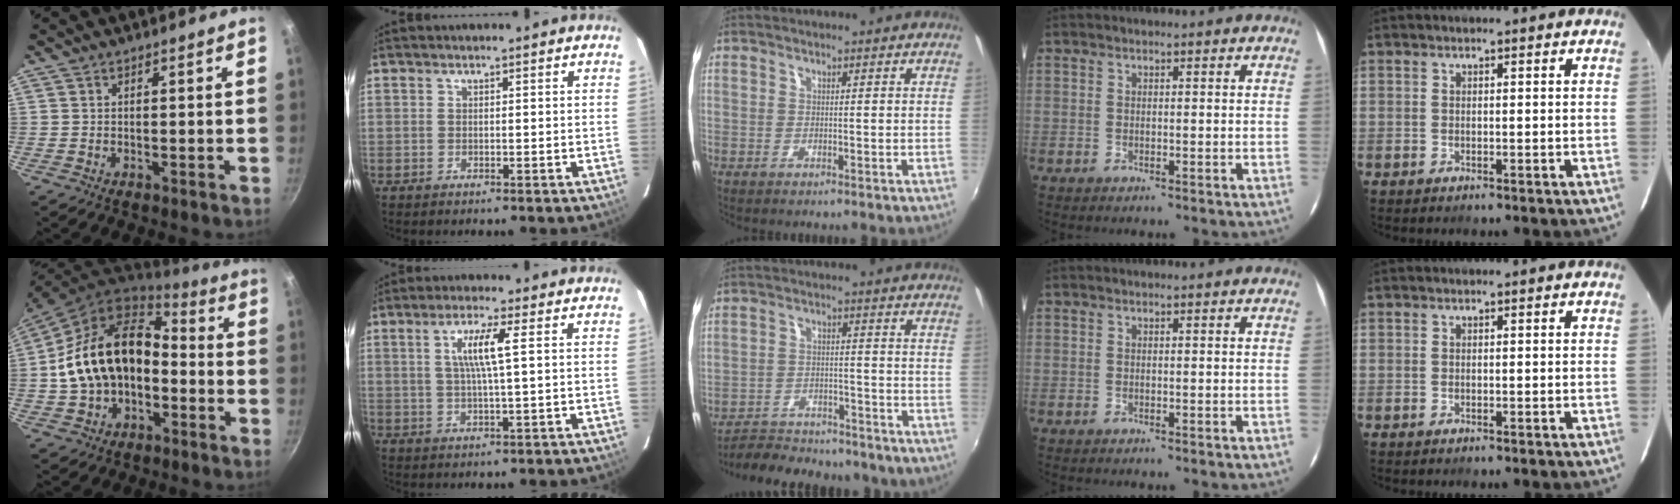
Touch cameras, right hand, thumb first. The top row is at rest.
{"thumb": {"total": 18.3, "force": [-2.2, 12.9, 12.8], "torque": [-0.209, 0.060, -0.041]}, "index": {"total": 5.8, "force": [1.4, -0.3, 5.6], "torque": [-0.105, 0.000, 0.026]}, "middle": {"total": 15.0, "force": [-12.8, 5.3, 5.9], "torque": [-0.132, -0.008, -0.178]}}